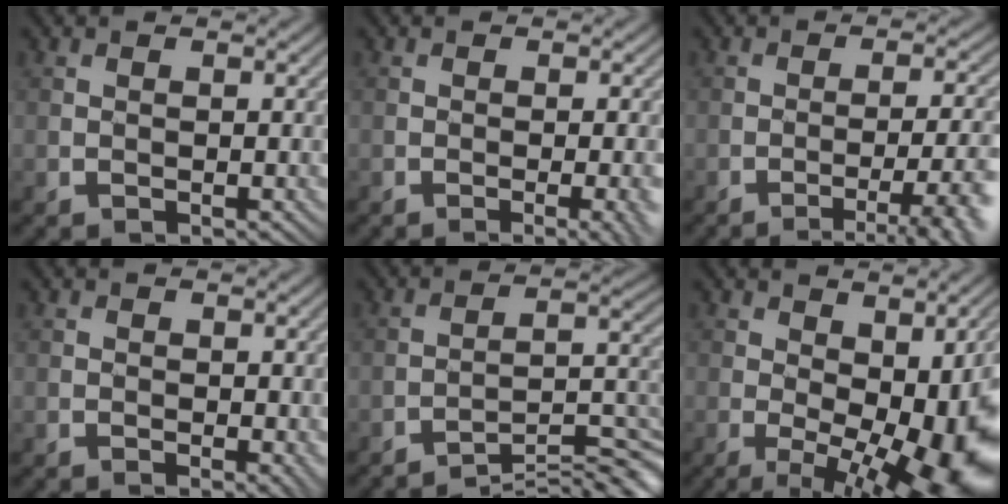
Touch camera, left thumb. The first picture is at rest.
{"total": 3.5, "force": [-1.5, 0.6, 3.0], "torque": [-0.037, -0.003, -0.014]}
{"total": 7.3, "force": [-3.8, 1.2, 6.1], "torque": [-0.086, -0.002, -0.056]}
{"total": 1.5, "force": [-0.2, 0.8, 1.2], "torque": [-0.013, -0.009, 0.002]}
{"total": 8.8, "force": [-7.8, 0.5, 4.1], "torque": [-0.060, 0.011, -0.127]}
{"total": 14.4, "force": [-3.7, 5.3, 12.9], "torque": [-0.180, -0.029, -0.040]}